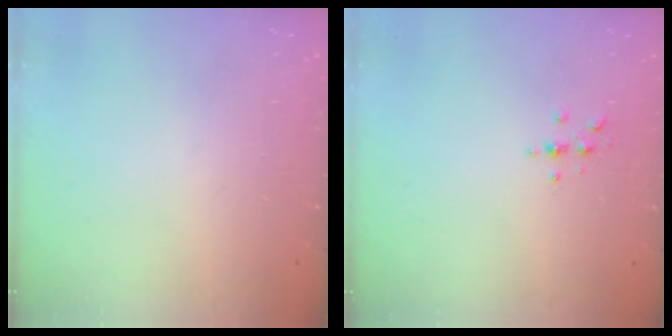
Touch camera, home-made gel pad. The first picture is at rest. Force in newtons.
{"total": 2.3, "press": 2.3, "slide": 0.2}